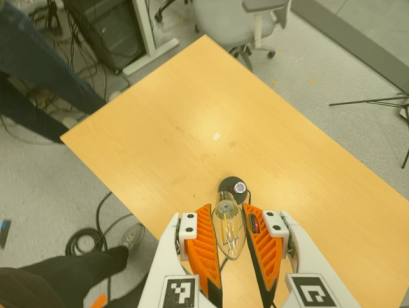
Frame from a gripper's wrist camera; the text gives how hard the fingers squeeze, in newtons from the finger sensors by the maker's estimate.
{"total": 11.5, "left": 11.7, "right": 11.2}